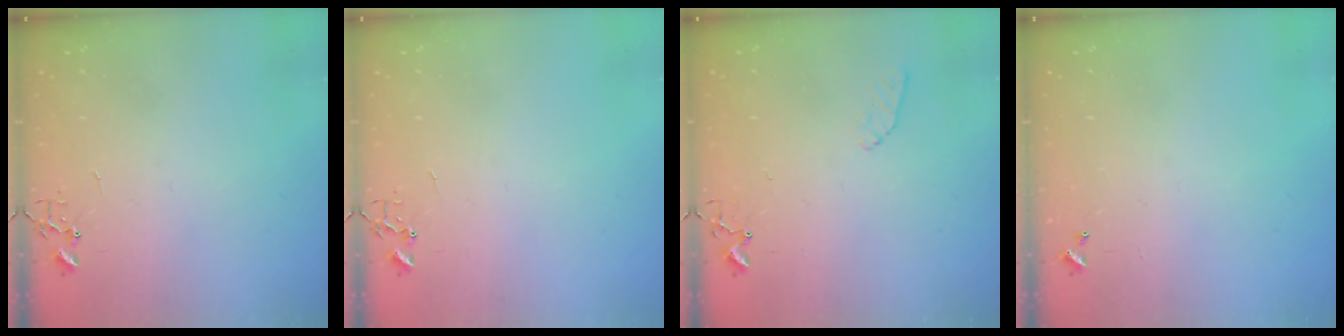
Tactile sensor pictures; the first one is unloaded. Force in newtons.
{"total": 0.0}
{"total": 6.6, "press": 6.5, "slide": 0.7}
{"total": 0.0}